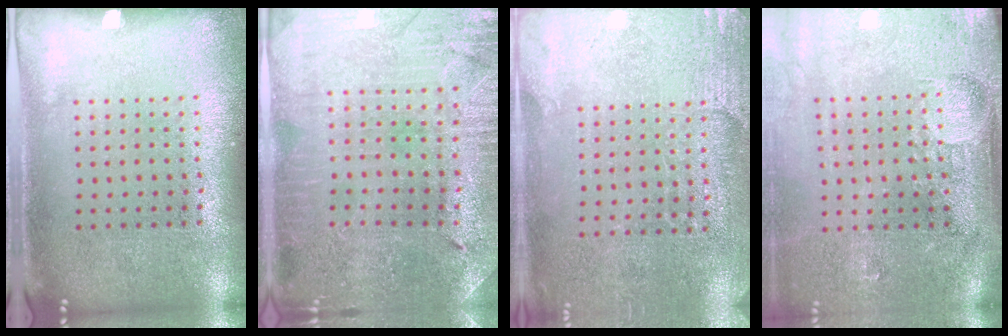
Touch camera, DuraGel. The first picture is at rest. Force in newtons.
{"total": 1.0, "press": 0.9, "slide": 0.2}
{"total": 2.7, "press": 2.5, "slide": 0.9}
{"total": 4.5, "press": 3.8, "slide": 2.4}